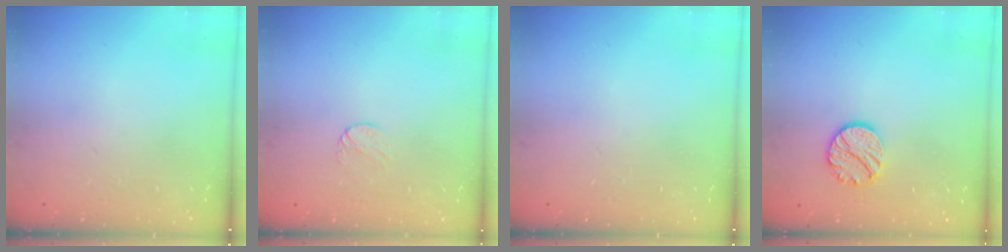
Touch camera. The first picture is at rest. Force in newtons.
{"total": 3.2, "press": 3.2, "slide": 0.3}
{"total": 0.0}
{"total": 10.0, "press": 9.9, "slide": 0.5}